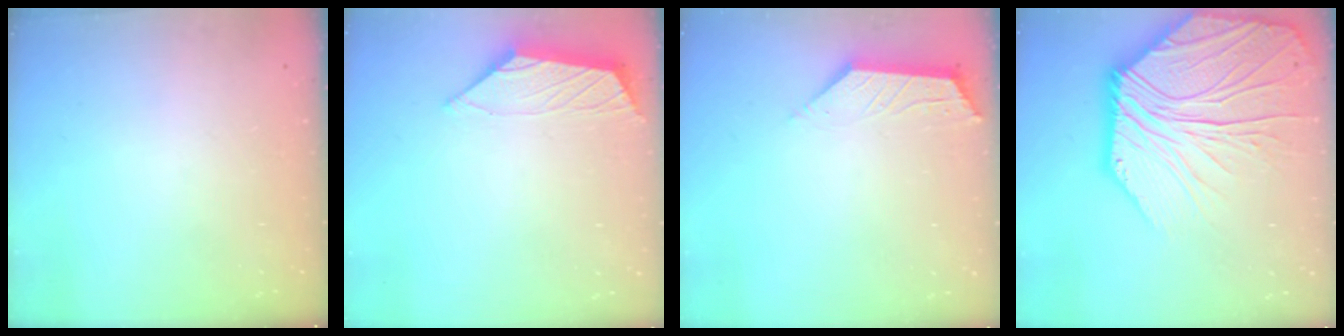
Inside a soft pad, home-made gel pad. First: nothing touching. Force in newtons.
{"total": 1.1, "press": 1.1, "slide": 0.2}
{"total": 2.8, "press": 2.8, "slide": 0.5}
{"total": 21.6, "press": 21.4, "slide": 3.0}